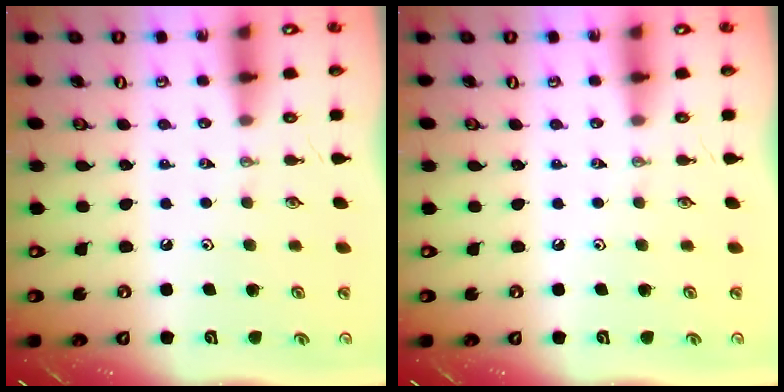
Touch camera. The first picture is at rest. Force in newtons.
{"total": 0.0}